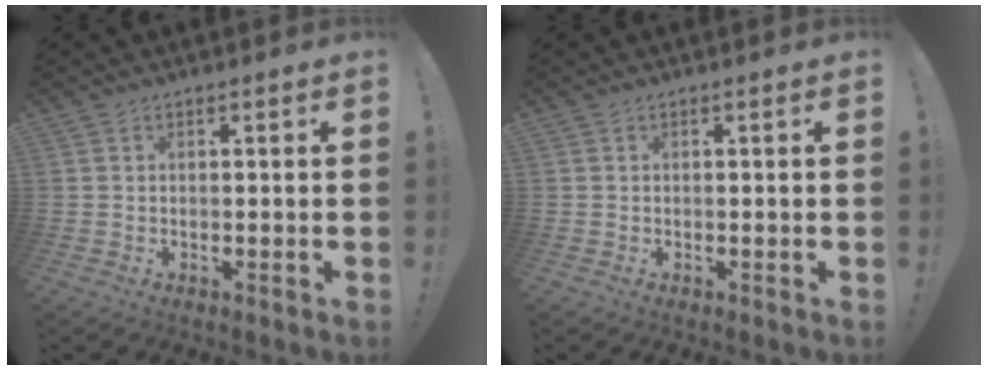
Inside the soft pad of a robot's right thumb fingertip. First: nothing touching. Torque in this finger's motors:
{"motor_torque": [-0.04, 0.19, 0.04, -0.12, 0.00]}